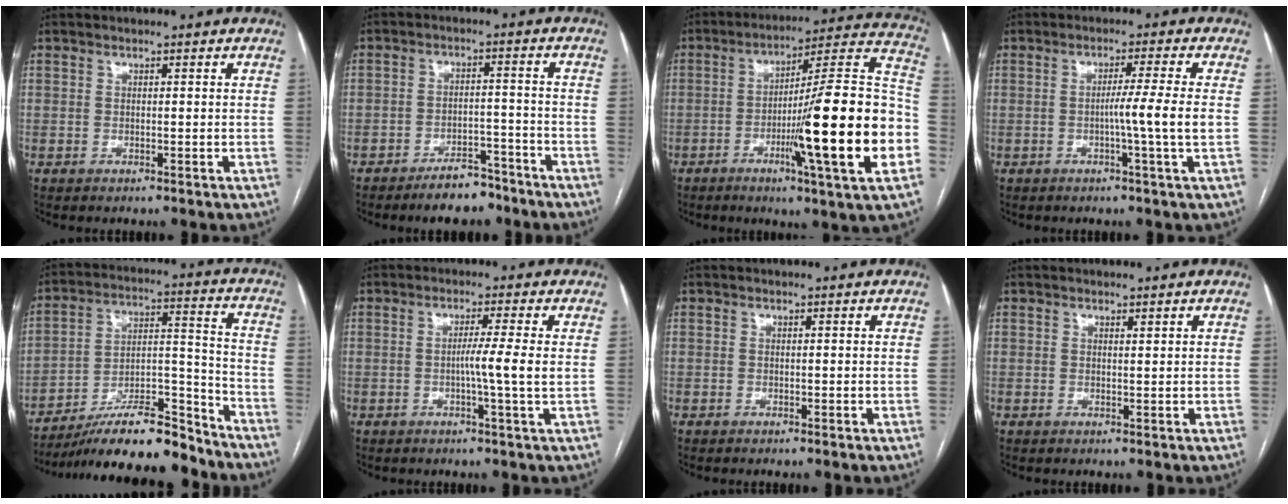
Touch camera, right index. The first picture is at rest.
{"total": 6.3, "force": [-5.2, 2.5, 2.7], "torque": [-0.038, 0.007, -0.078]}
{"total": 23.8, "force": [-6.0, 0.0, 23.0], "torque": [-0.290, -0.003, -0.098]}
{"total": 5.6, "force": [-0.8, -1.7, 5.2], "torque": [-0.081, -0.005, -0.012]}
{"total": 18.6, "force": [-16.4, 2.8, 8.3], "torque": [-0.135, 0.022, -0.276]}
{"total": 4.4, "force": [-0.3, -1.2, 4.3], "torque": [-0.070, -0.003, -0.006]}
{"total": 0.0}
{"total": 0.5, "force": [0.4, 0.0, 0.3], "torque": [-0.007, -0.003, 0.008]}